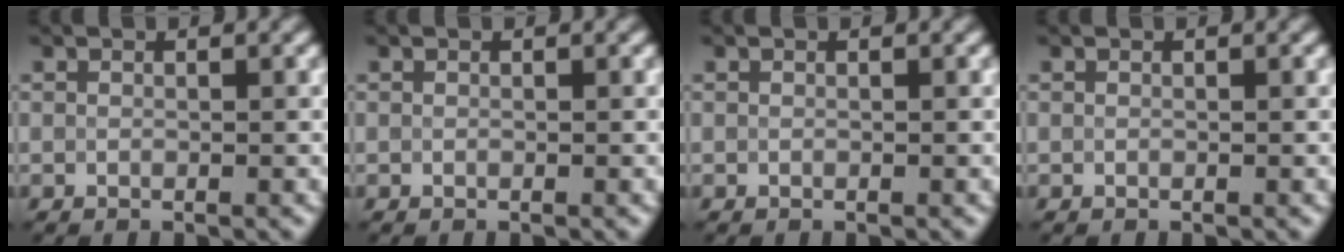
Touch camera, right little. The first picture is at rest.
{"total": 0.0}
{"total": 0.0}
{"total": 0.0}